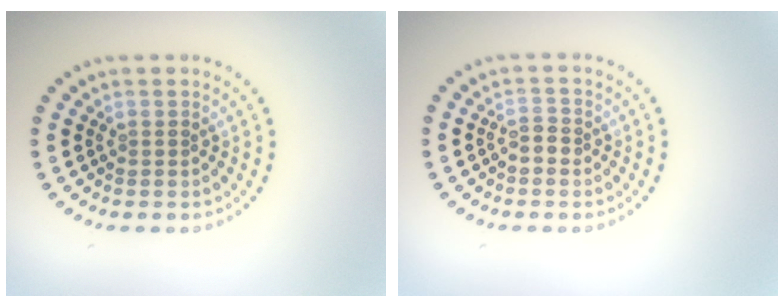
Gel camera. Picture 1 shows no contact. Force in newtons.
{"total": 1.2, "press": 1.2, "slide": 0.4}